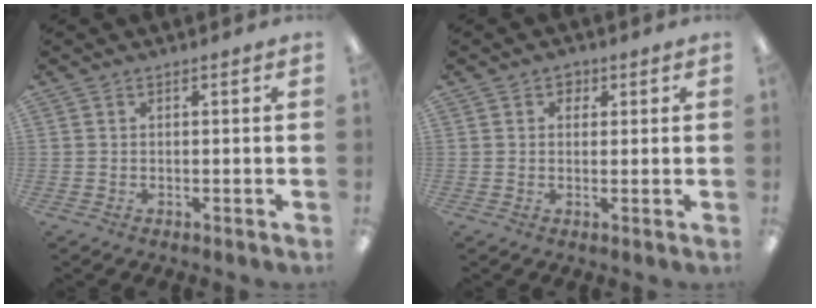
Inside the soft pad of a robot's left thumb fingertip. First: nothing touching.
{"total": 2.3, "force": [1.2, 1.8, 0.9], "torque": [0.003, -0.004, 0.015]}